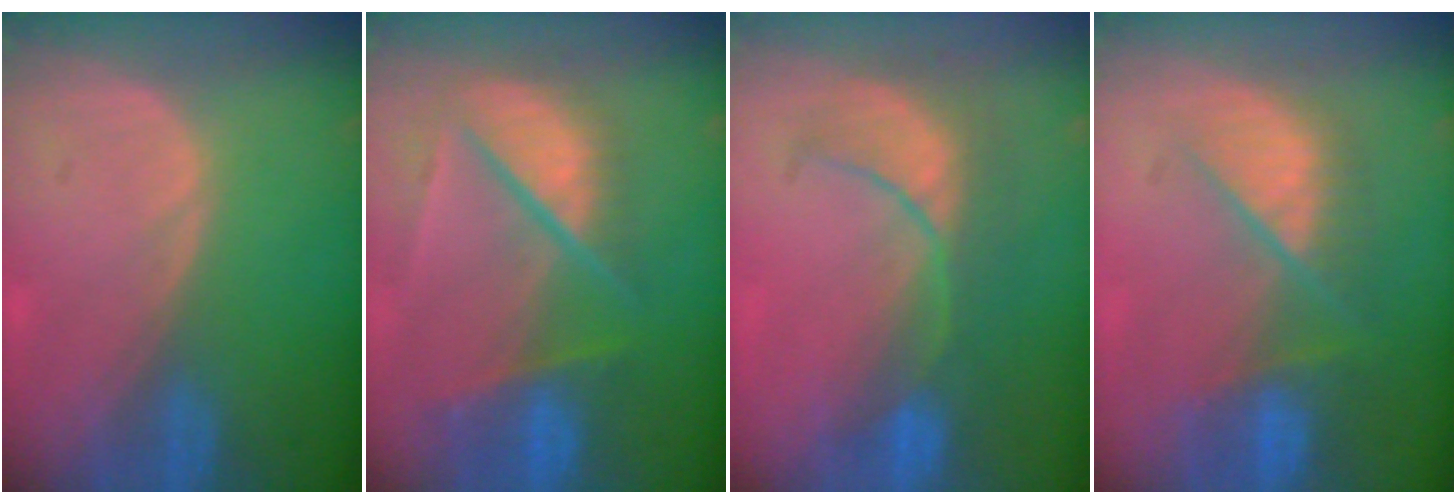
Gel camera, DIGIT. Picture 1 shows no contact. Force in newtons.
{"total": 9.7, "press": 8.3, "slide": 5.0}
{"total": 7.9, "press": 7.7, "slide": 1.5}
{"total": 9.4, "press": 7.9, "slide": 5.0}